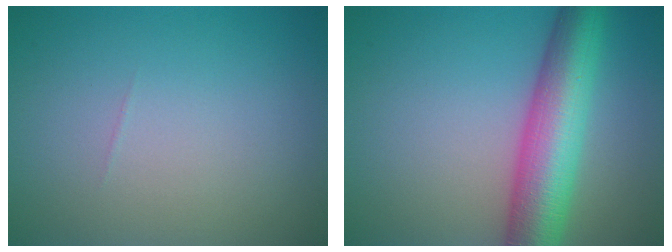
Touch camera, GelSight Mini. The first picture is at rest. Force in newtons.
{"total": 8.7, "press": 8.7, "slide": 0.2}